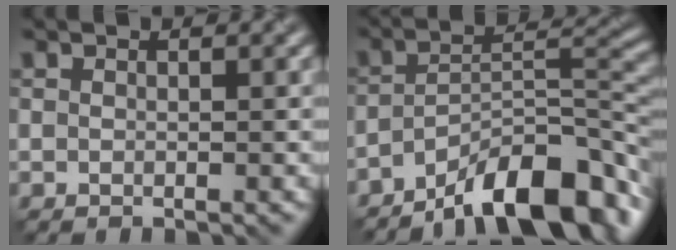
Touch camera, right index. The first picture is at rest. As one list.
[{"total": 10.7, "force": [-7.2, 3.1, 7.3], "torque": [-0.106, 0.015, -0.130]}]